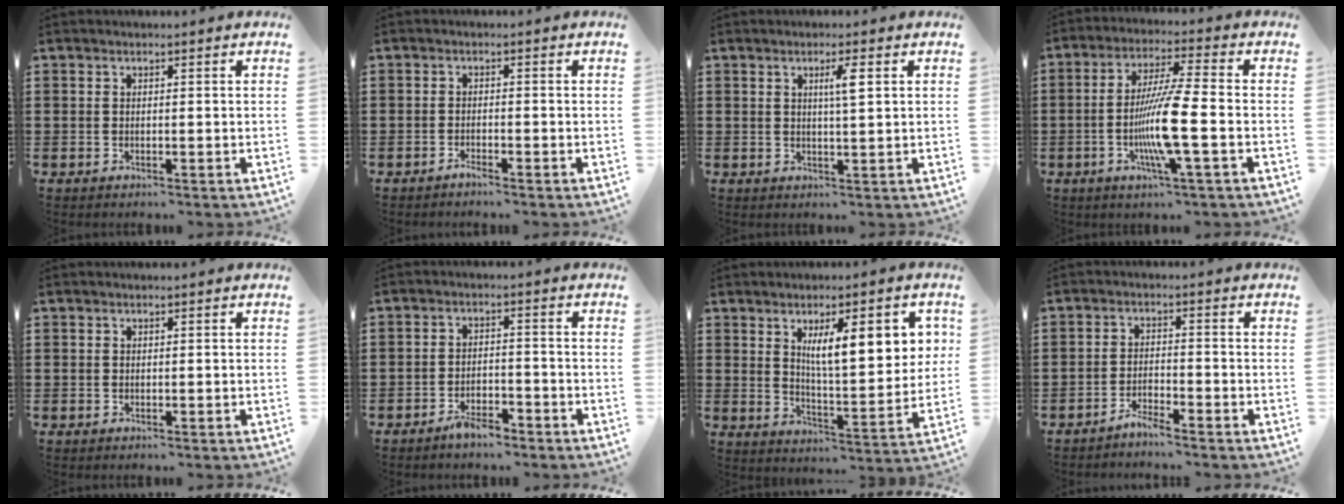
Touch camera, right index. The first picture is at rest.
{"total": 1.1, "force": [-1.1, -0.1, 0.3], "torque": [-0.004, 0.000, -0.020]}
{"total": 2.9, "force": [1.0, 0.2, 2.8], "torque": [-0.047, -0.002, 0.011]}
{"total": 10.0, "force": [-2.7, 0.3, 9.6], "torque": [-0.197, -0.017, -0.059]}
{"total": 0.0}
{"total": 3.2, "force": [-2.8, 1.0, 1.3], "torque": [-0.022, 0.010, -0.052]}
{"total": 10.1, "force": [3.7, 3.2, 8.8], "torque": [-0.150, 0.002, 0.058]}
{"total": 2.4, "force": [-2.4, -0.3, 0.4], "torque": [-0.009, 0.004, -0.048]}